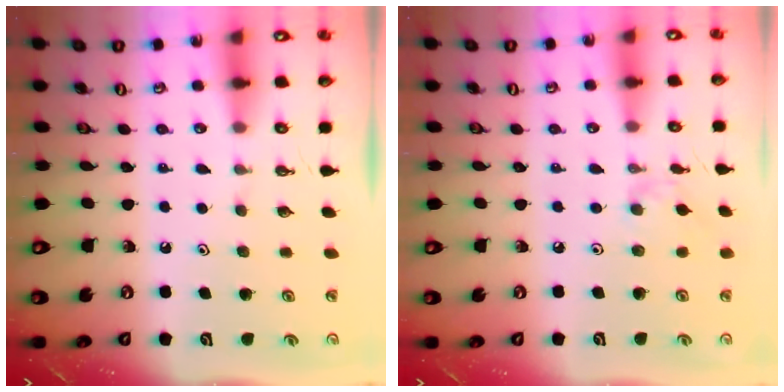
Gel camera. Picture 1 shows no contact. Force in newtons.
{"total": 2.4, "press": 2.3, "slide": 0.5}